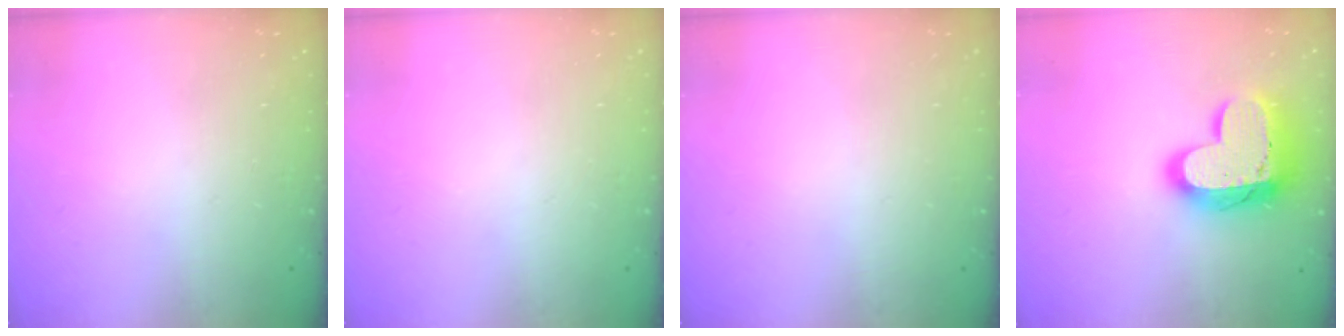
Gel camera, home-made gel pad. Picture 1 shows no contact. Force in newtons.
{"total": 0.0}
{"total": 0.0}
{"total": 19.8, "press": 19.7, "slide": 1.5}